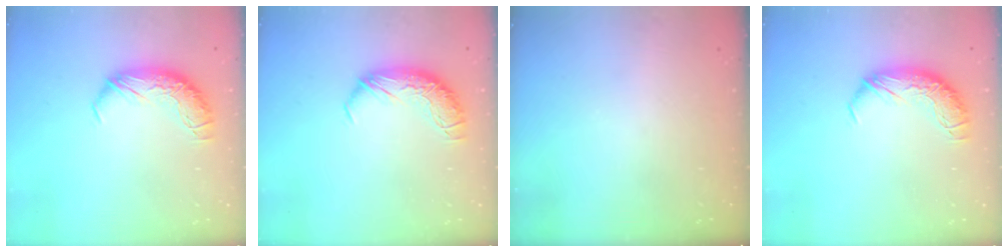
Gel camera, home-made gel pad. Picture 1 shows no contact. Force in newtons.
{"total": 0.0}
{"total": 11.2, "press": 11.2, "slide": 0.4}
{"total": 0.0}